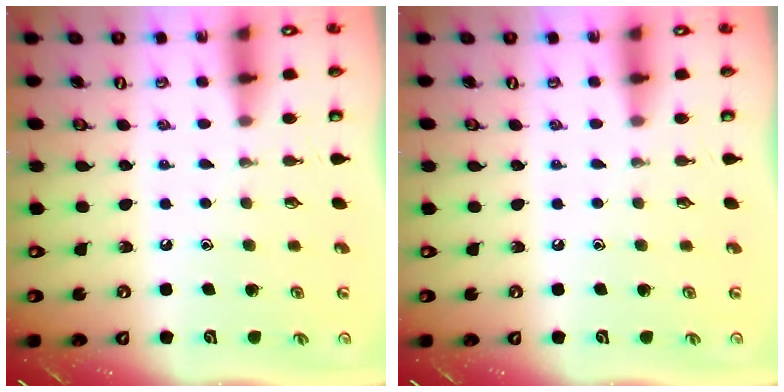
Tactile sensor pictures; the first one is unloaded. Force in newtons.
{"total": 0.0}